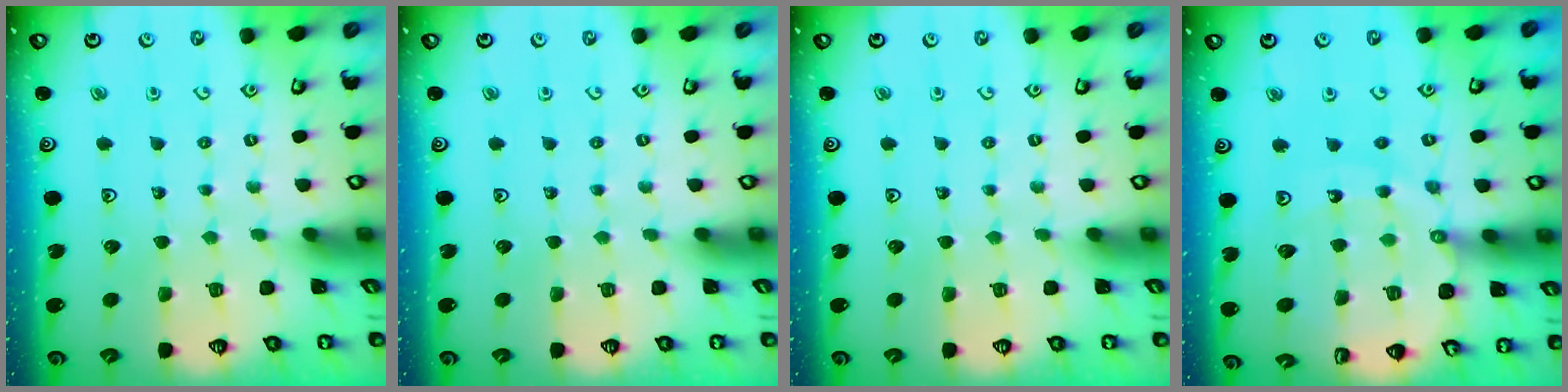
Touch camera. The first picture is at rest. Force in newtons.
{"total": 0.0}
{"total": 0.0}
{"total": 14.1, "press": 14.0, "slide": 1.8}